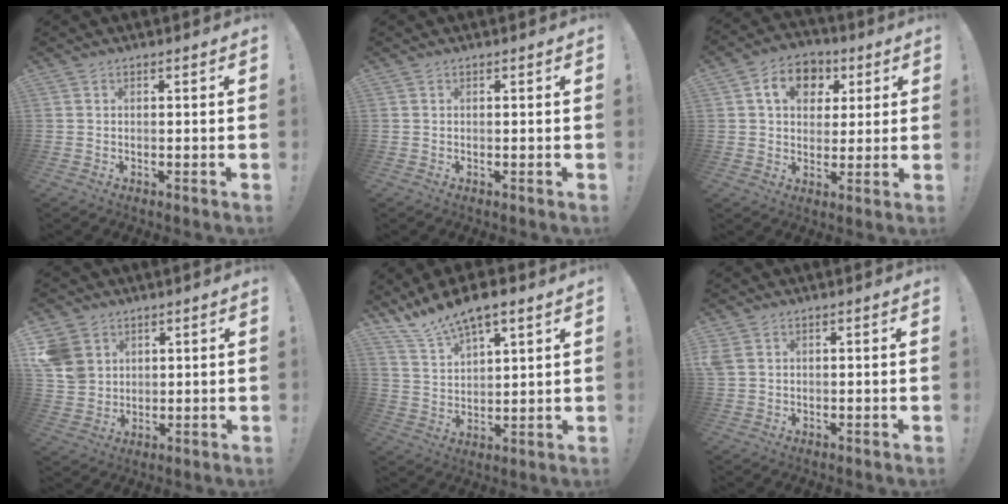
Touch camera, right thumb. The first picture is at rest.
{"total": 0.0}
{"total": 11.4, "force": [4.0, 8.8, 6.0], "torque": [-0.083, -0.003, 0.075]}
{"total": 8.7, "force": [4.0, 7.1, 2.8], "torque": [-0.059, -0.021, 0.083]}
{"total": 10.6, "force": [9.4, 2.4, 4.3], "torque": [-0.090, -0.061, 0.171]}
{"total": 2.8, "force": [1.1, 1.9, 1.8], "torque": [-0.040, 0.006, 0.024]}